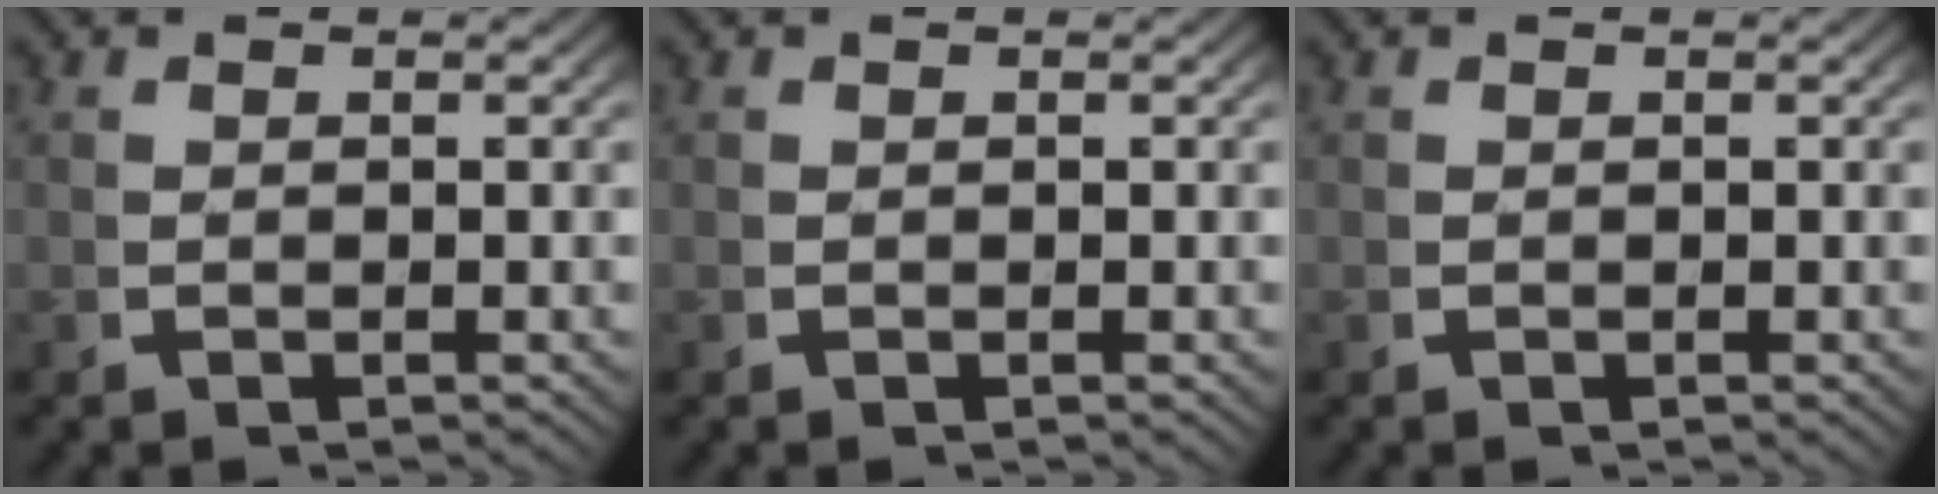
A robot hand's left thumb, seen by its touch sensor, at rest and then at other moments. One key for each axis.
{"total": 0.0}
{"total": 0.0}